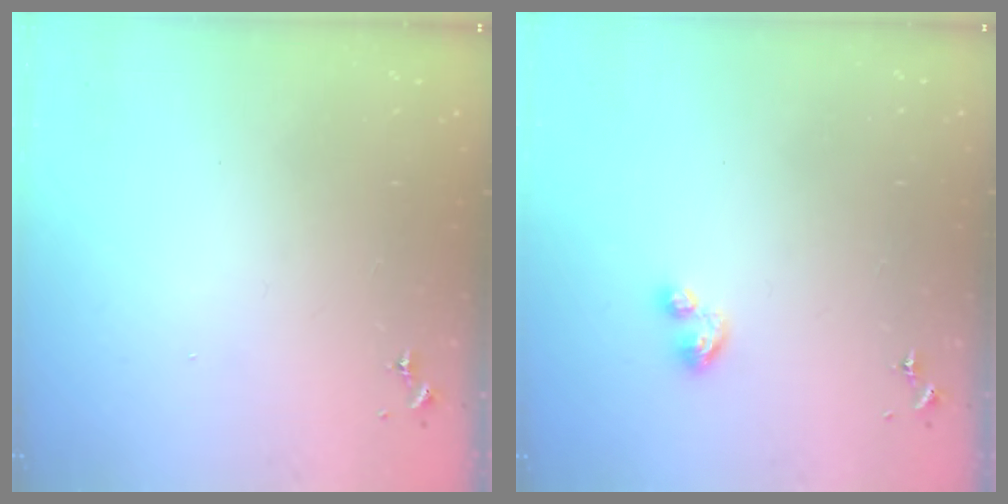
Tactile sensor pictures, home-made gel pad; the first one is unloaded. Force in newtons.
{"total": 5.2, "press": 5.2, "slide": 0.8}